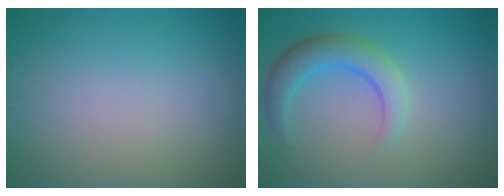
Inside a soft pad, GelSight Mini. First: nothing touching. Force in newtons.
{"total": 3.8, "press": 3.8, "slide": 0.2}